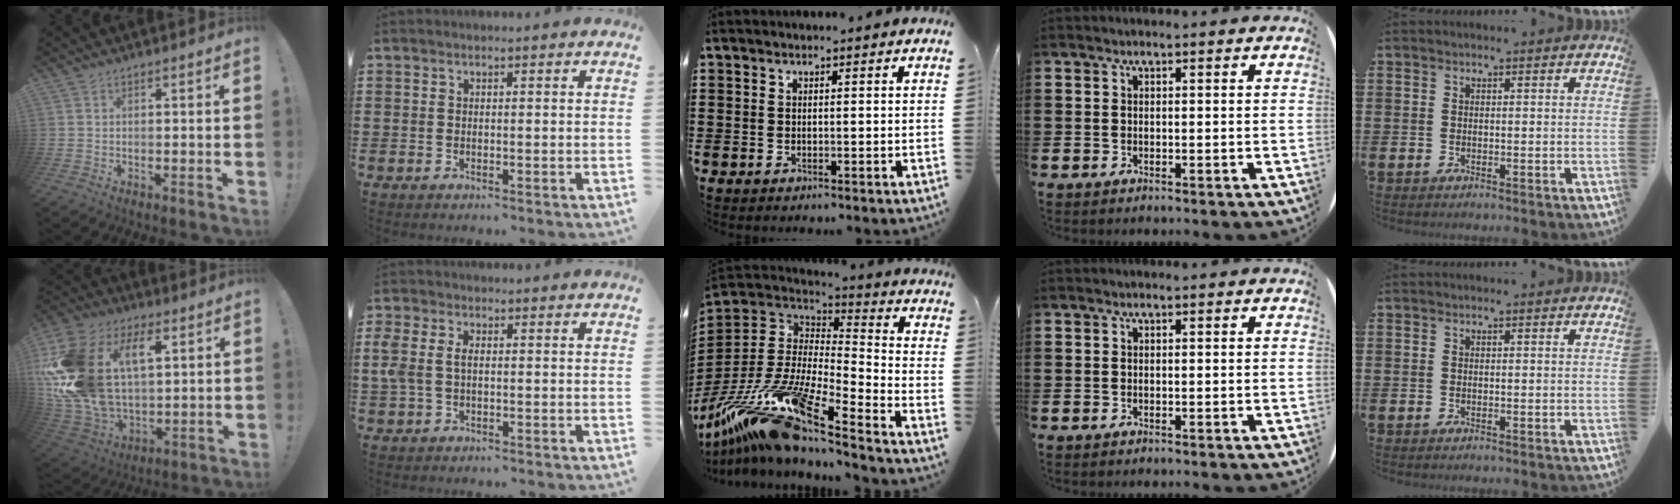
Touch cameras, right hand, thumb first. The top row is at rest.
{"thumb": {"total": 25.8, "force": [7.6, 17.2, 17.7], "torque": [-0.358, -0.029, 0.152]}, "index": {"total": 3.1, "force": [0.0, 1.9, 2.5], "torque": [-0.067, 0.001, -0.007]}, "middle": {"total": 15.5, "force": [-11.9, 1.1, 9.8], "torque": [-0.222, 0.001, -0.238]}}